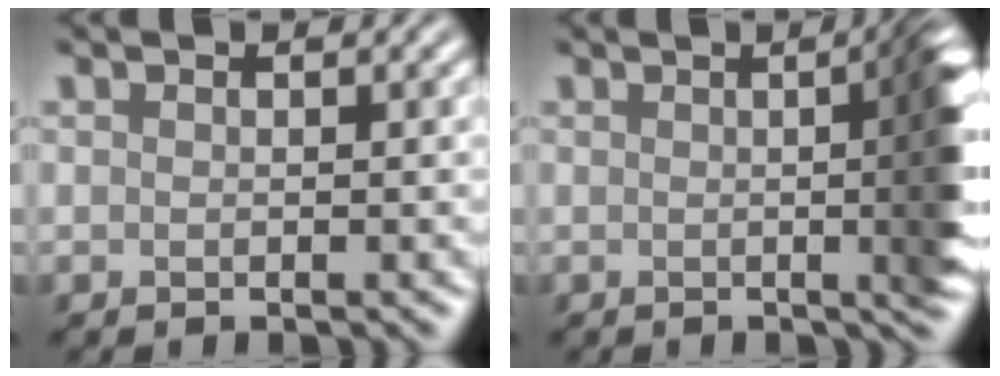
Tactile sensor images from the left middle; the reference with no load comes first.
{"total": 8.5, "force": [0.3, 2.8, 8.0], "torque": [-0.057, 0.013, 0.000]}